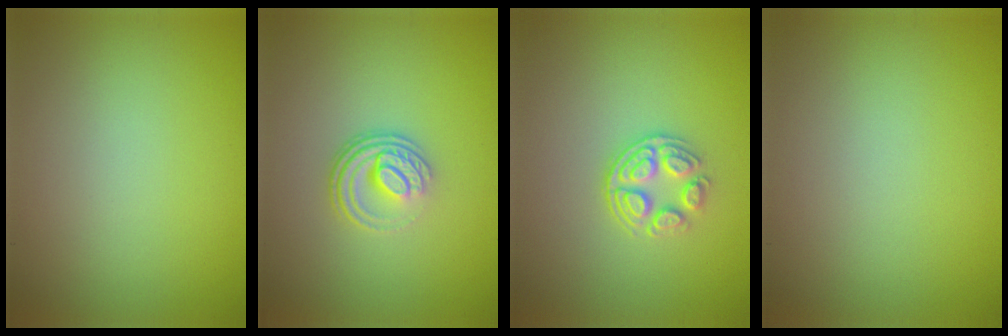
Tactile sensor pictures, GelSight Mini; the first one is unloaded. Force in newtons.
{"total": 3.8, "press": 2.6, "slide": 2.8}
{"total": 3.1, "press": 2.6, "slide": 1.7}
{"total": 0.0}